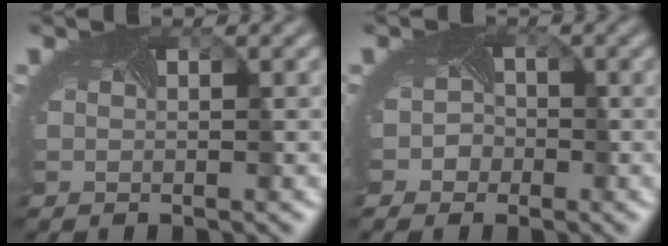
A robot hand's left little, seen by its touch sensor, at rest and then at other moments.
{"total": 2.2, "force": [-1.1, 1.9, 0.4], "torque": [0.015, 0.003, -0.016]}